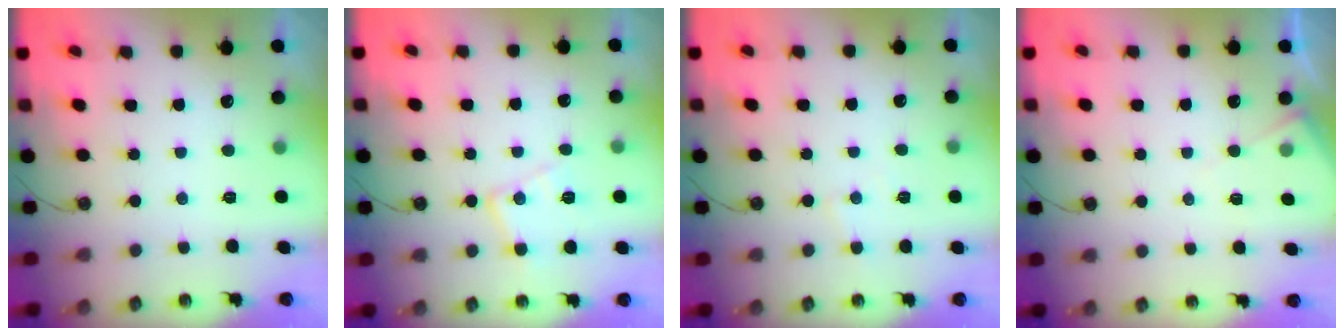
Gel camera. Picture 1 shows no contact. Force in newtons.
{"total": 11.6, "press": 11.6, "slide": 0.8}
{"total": 3.5, "press": 3.5, "slide": 0.5}
{"total": 5.8, "press": 5.8, "slide": 0.8}